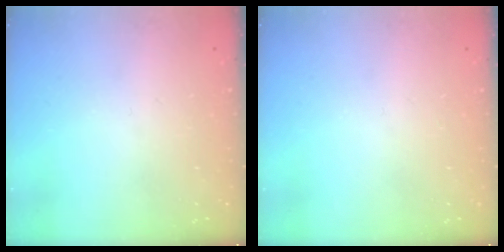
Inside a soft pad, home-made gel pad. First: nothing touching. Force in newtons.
{"total": 0.0}